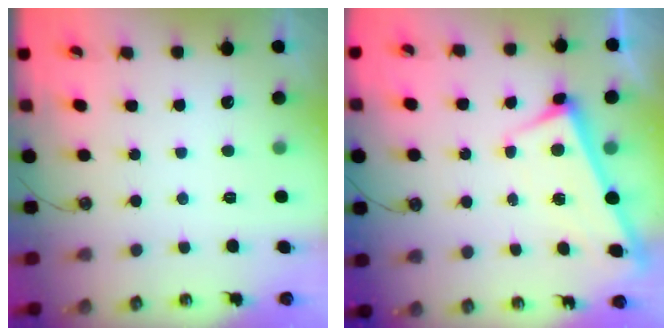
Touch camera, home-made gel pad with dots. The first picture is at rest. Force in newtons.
{"total": 2.8, "press": 2.8, "slide": 0.5}